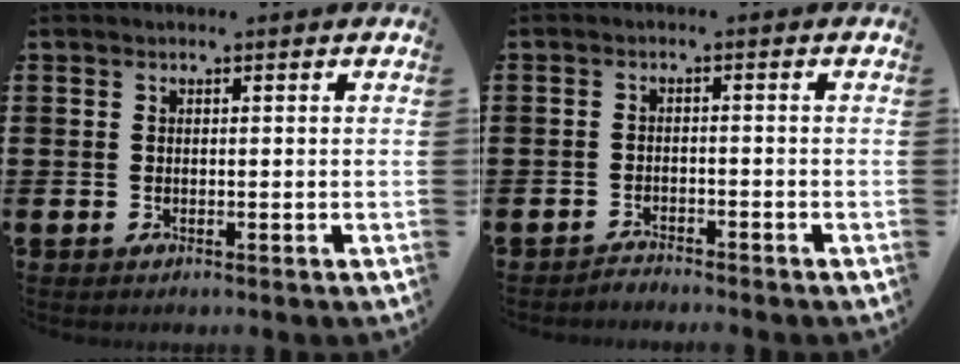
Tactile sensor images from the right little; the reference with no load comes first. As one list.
[{"total": 1.7, "force": [-1.7, -0.1, -0.2], "torque": [-0.001, 0.005, -0.036]}]